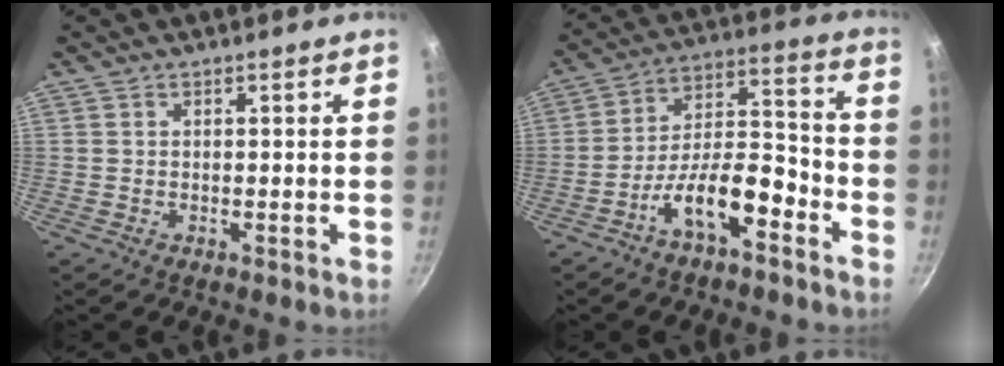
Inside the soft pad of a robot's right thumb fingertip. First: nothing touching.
{"total": 12.7, "force": [-7.1, 5.0, 9.3], "torque": [-0.135, 0.068, -0.128]}